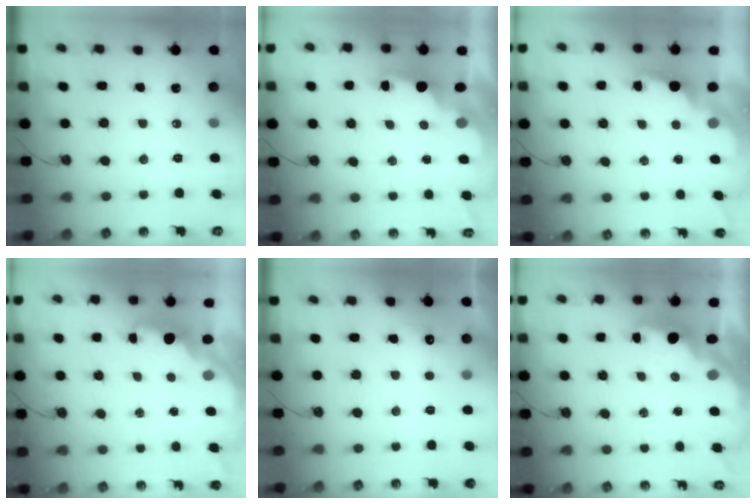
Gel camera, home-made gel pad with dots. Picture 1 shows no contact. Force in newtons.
{"total": 2.1, "press": 1.9, "slide": 0.8}
{"total": 2.1, "press": 1.9, "slide": 0.8}
{"total": 2.2, "press": 2.1, "slide": 0.9}
{"total": 4.7, "press": 4.6, "slide": 1.0}
{"total": 2.8, "press": 2.8, "slide": 0.5}